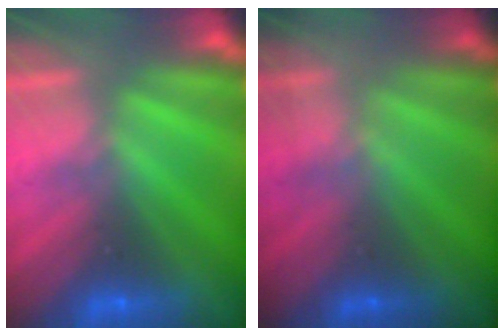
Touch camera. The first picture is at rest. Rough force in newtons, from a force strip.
{"total": 1.7}